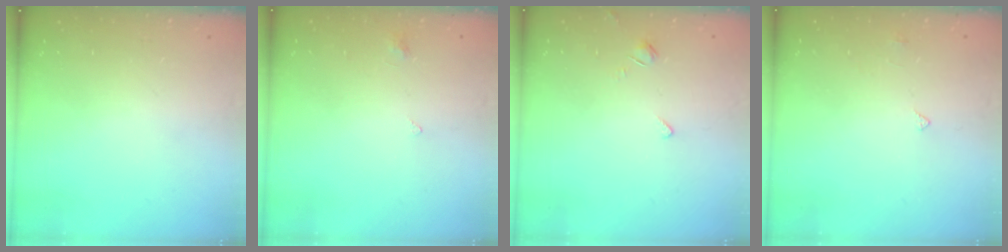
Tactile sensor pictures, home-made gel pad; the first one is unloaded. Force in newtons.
{"total": 2.5, "press": 2.4, "slide": 0.5}
{"total": 1.7, "press": 1.6, "slide": 0.5}
{"total": 2.5, "press": 2.5, "slide": 0.3}